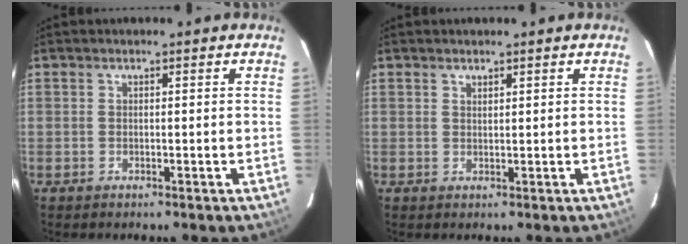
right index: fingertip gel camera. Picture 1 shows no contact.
{"total": 0.8, "force": [0.7, 0.3, 0.3], "torque": [-0.005, 0.000, 0.013]}